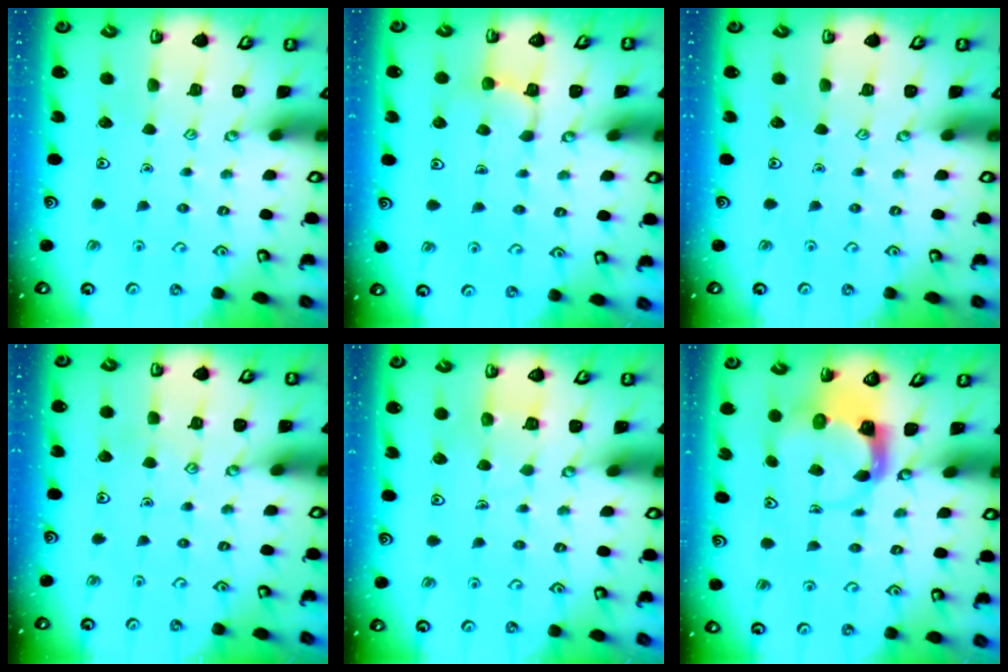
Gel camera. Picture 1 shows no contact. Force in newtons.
{"total": 3.5, "press": 3.5, "slide": 0.6}
{"total": 0.0}
{"total": 4.0, "press": 4.0, "slide": 0.4}
{"total": 5.3, "press": 5.3, "slide": 0.5}
{"total": 4.0, "press": 4.0, "slide": 0.5}